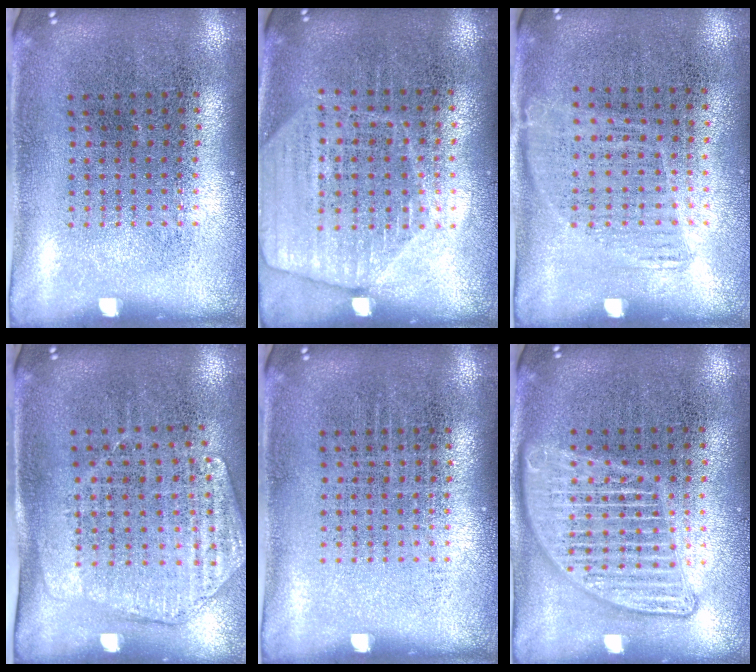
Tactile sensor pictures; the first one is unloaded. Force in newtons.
{"total": 1.7, "press": 1.5, "slide": 0.7}
{"total": 1.1, "press": 0.9, "slide": 0.7}
{"total": 1.7, "press": 1.5, "slide": 0.9}
{"total": 0.0}
{"total": 3.0, "press": 3.0, "slide": 0.3}